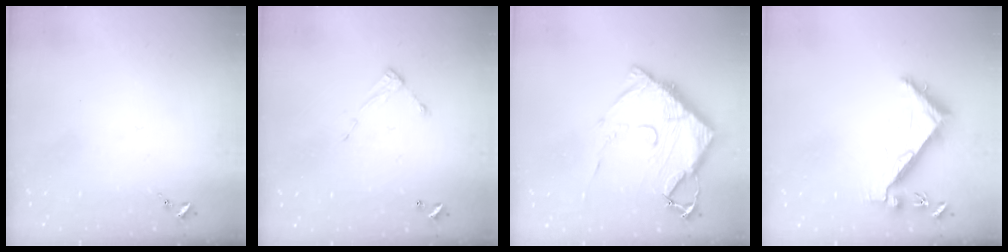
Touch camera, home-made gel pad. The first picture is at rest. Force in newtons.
{"total": 5.0, "press": 4.9, "slide": 0.2}
{"total": 14.3, "press": 14.2, "slide": 1.3}
{"total": 6.4, "press": 6.4, "slide": 0.7}